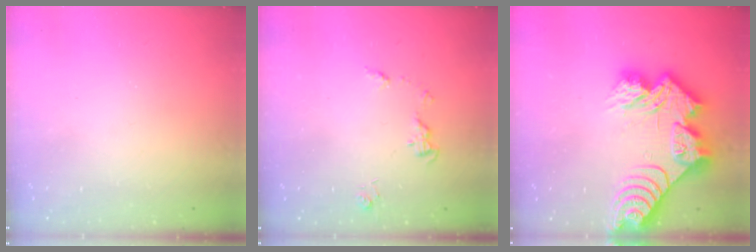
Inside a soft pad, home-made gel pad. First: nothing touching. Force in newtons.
{"total": 5.7, "press": 5.7, "slide": 0.6}
{"total": 17.3, "press": 17.2, "slide": 1.7}